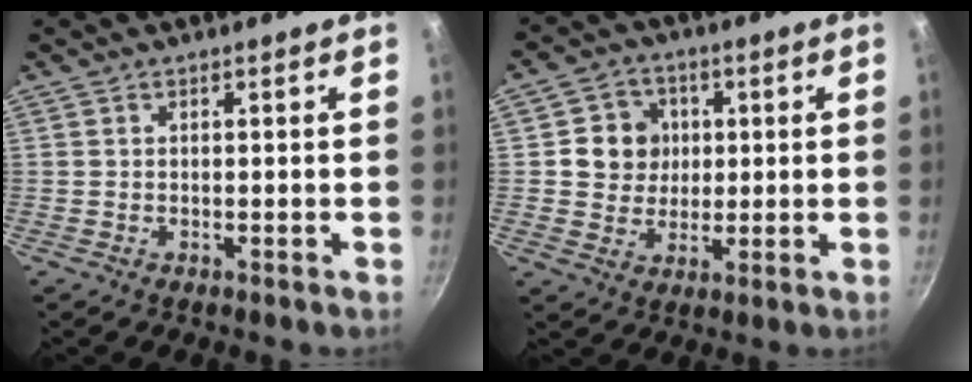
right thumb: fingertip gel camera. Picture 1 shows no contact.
{"total": 8.6, "force": [1.2, 7.9, 3.2], "torque": [-0.012, 0.003, 0.020]}